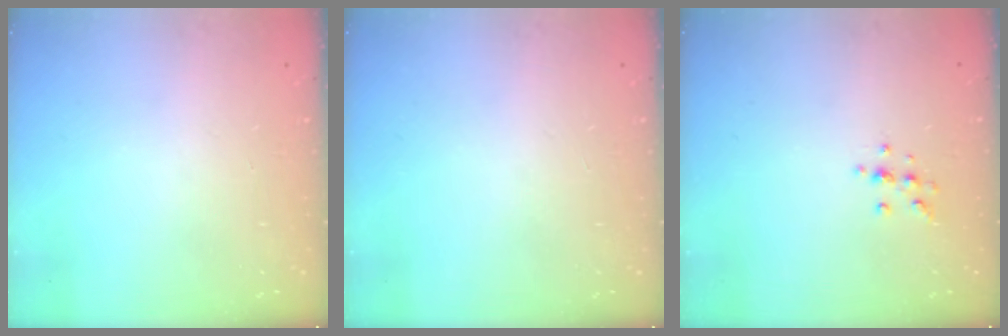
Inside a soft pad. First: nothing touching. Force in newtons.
{"total": 0.0}
{"total": 5.6, "press": 5.6, "slide": 0.6}